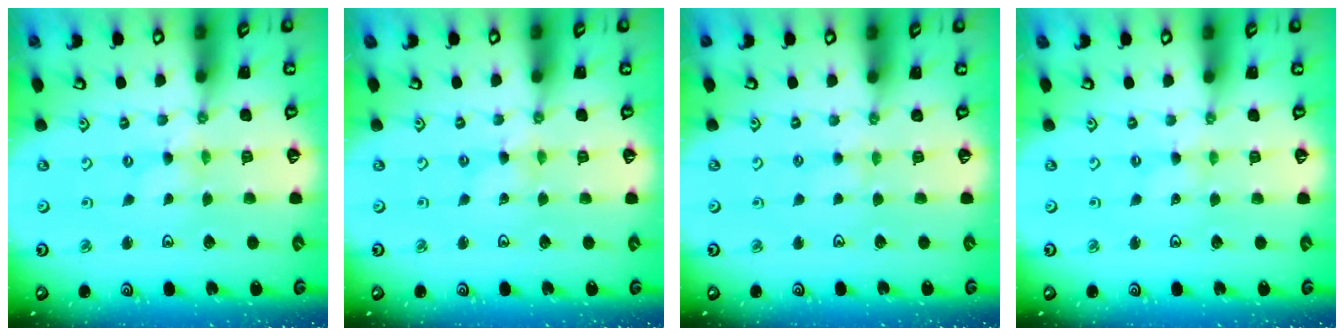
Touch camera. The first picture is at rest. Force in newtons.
{"total": 0.0}
{"total": 2.2, "press": 2.2, "slide": 0.4}
{"total": 0.8, "press": 0.8, "slide": 0.1}